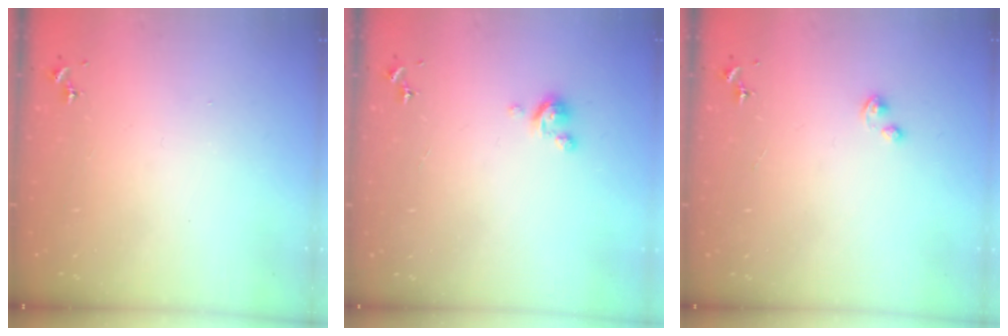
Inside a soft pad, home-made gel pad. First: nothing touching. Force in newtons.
{"total": 3.0, "press": 3.0, "slide": 0.3}
{"total": 2.1, "press": 2.0, "slide": 0.5}